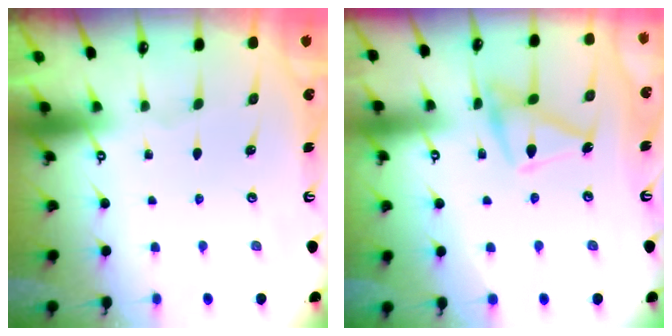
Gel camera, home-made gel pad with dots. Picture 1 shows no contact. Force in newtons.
{"total": 14.2, "press": 14.2, "slide": 0.8}